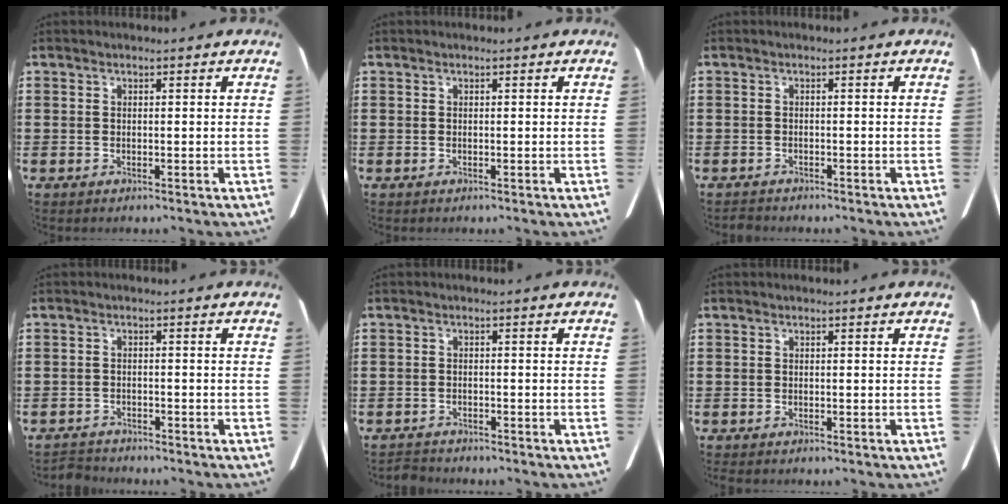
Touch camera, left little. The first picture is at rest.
{"total": 0.0}
{"total": 0.7, "force": [-0.7, 0.0, 0.0], "torque": [-0.004, -0.001, -0.015]}
{"total": 1.7, "force": [-1.7, 0.0, -0.1], "torque": [-0.005, -0.002, -0.038]}
{"total": 1.3, "force": [-1.3, 0.0, 0.0], "torque": [-0.005, -0.001, -0.028]}
{"total": 0.0}